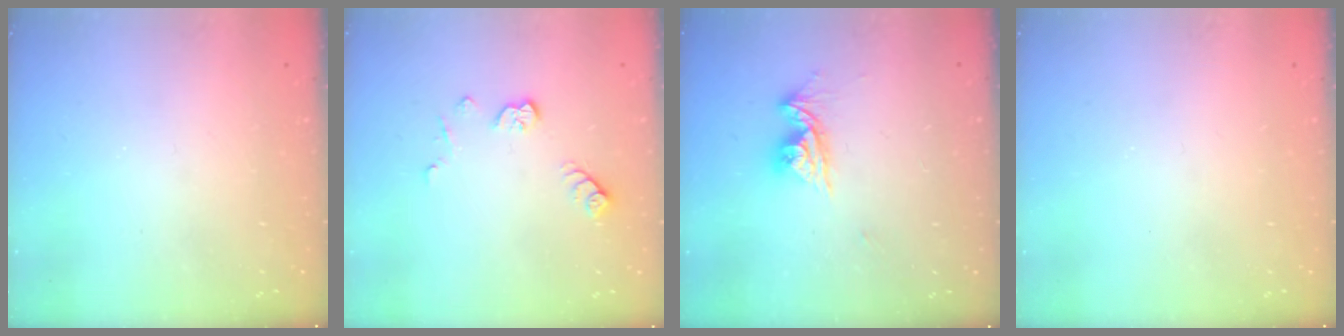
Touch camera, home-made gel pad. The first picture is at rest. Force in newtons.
{"total": 7.4, "press": 7.3, "slide": 1.1}
{"total": 8.9, "press": 8.9, "slide": 0.9}
{"total": 0.0}